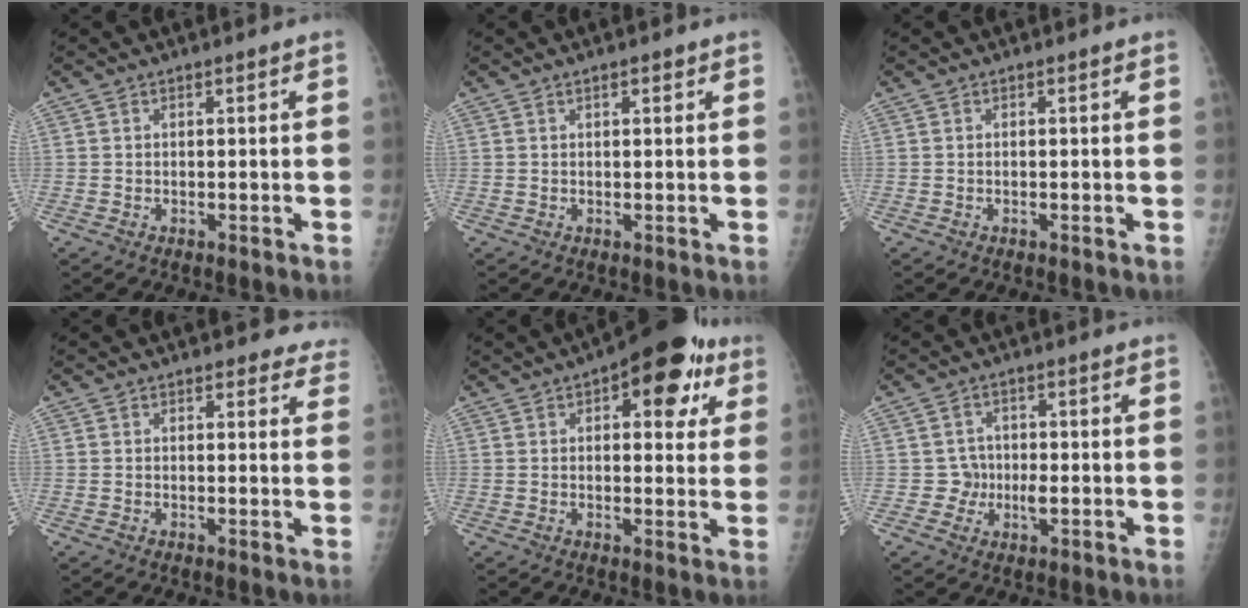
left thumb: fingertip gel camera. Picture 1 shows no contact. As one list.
[{"total": 1.3, "force": [0.8, 0.5, 0.9], "torque": [-0.010, 0.001, 0.012]}, {"total": 0.0}, {"total": 5.1, "force": [4.6, 2.1, 0.6], "torque": [0.037, -0.019, 0.029]}, {"total": 14.0, "force": [6.1, 6.4, 10.8], "torque": [-0.088, 0.000, 0.071]}, {"total": 3.6, "force": [-0.5, 3.3, 1.5], "torque": [0.005, 0.011, -0.007]}]